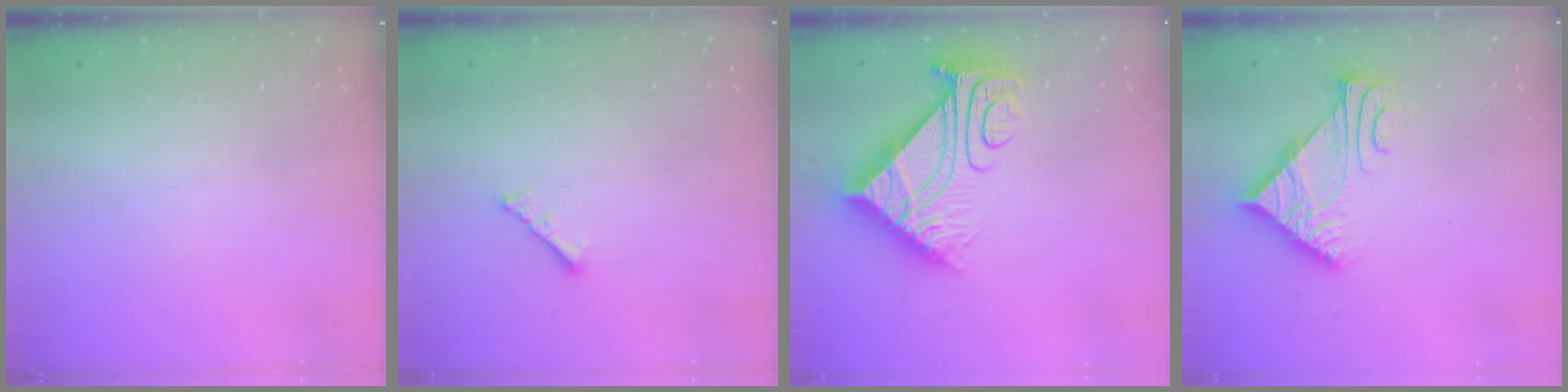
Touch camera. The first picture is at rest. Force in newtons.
{"total": 2.4, "press": 2.3, "slide": 0.6}
{"total": 12.1, "press": 12.1, "slide": 0.8}
{"total": 6.2, "press": 6.2, "slide": 0.4}